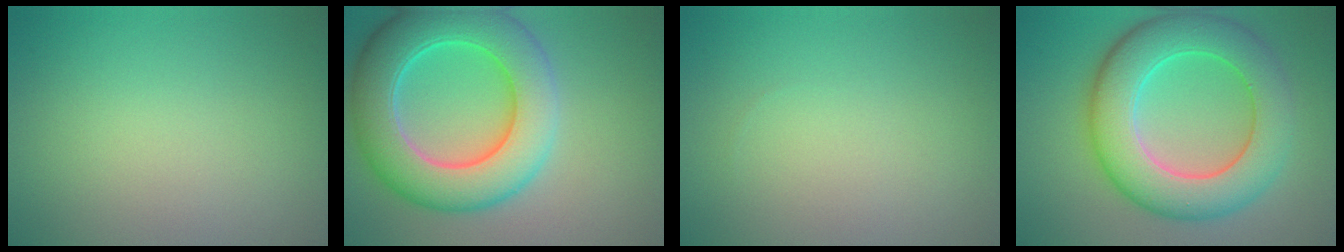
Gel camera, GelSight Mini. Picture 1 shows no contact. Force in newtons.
{"total": 9.5, "press": 9.5, "slide": 0.2}
{"total": 0.0}
{"total": 9.2, "press": 9.2, "slide": 0.2}